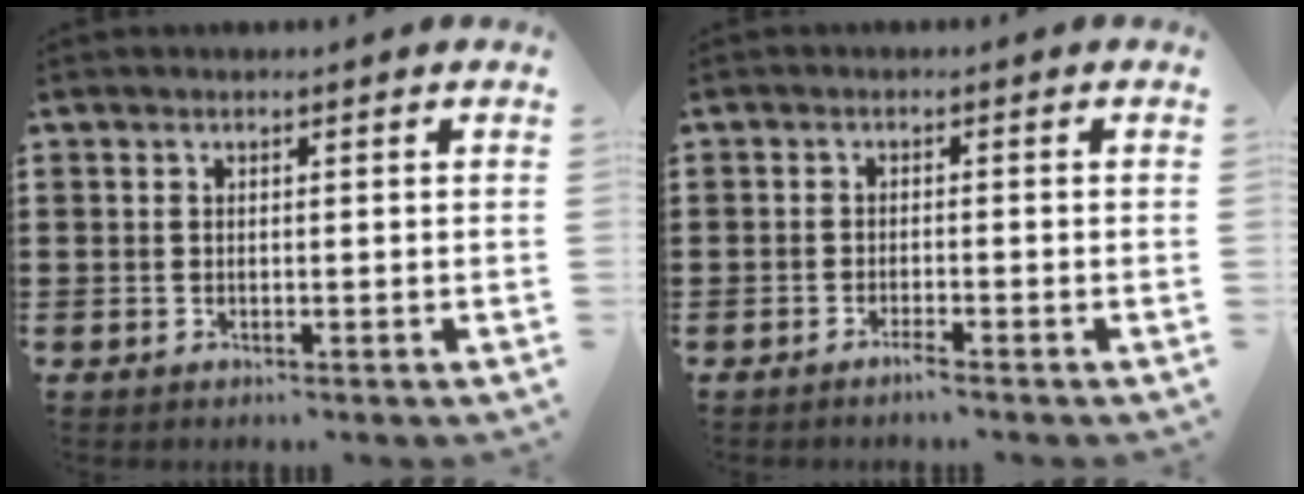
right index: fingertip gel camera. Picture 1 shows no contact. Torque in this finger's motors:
{"motor_torque": [0.00, -0.05, 0.08, 0.01]}